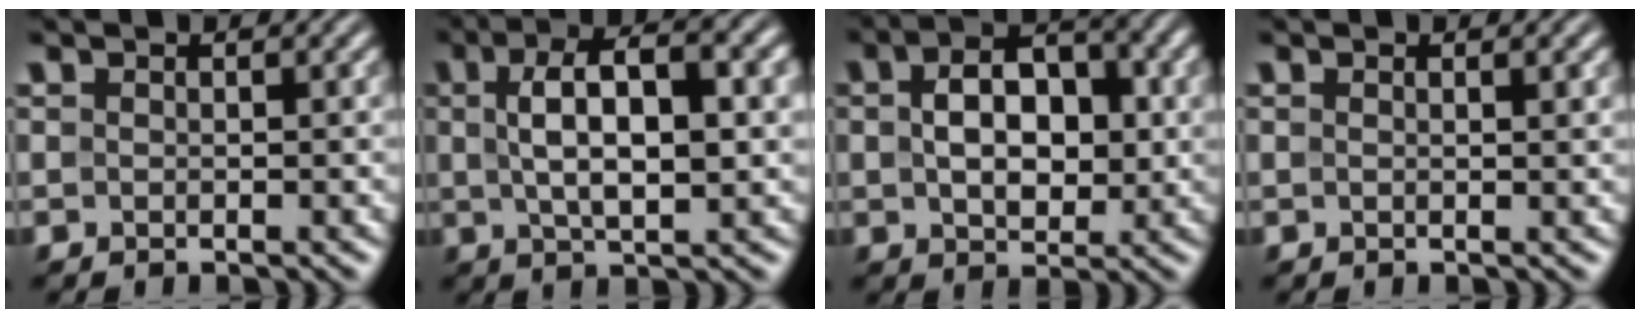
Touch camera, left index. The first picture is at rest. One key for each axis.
{"total": 8.8, "fx": 1.8, "fy": 3.5, "fz": 7.9, "tx": -0.129, "ty": 0.012, "tz": 0.024}
{"total": 6.8, "fx": 0.8, "fy": 4.2, "fz": 5.3, "tx": -0.085, "ty": 0.008, "tz": 0.011}
{"total": 1.3, "fx": 0.5, "fy": 0.3, "fz": 1.2, "tx": -0.017, "ty": 0.001, "tz": 0.002}